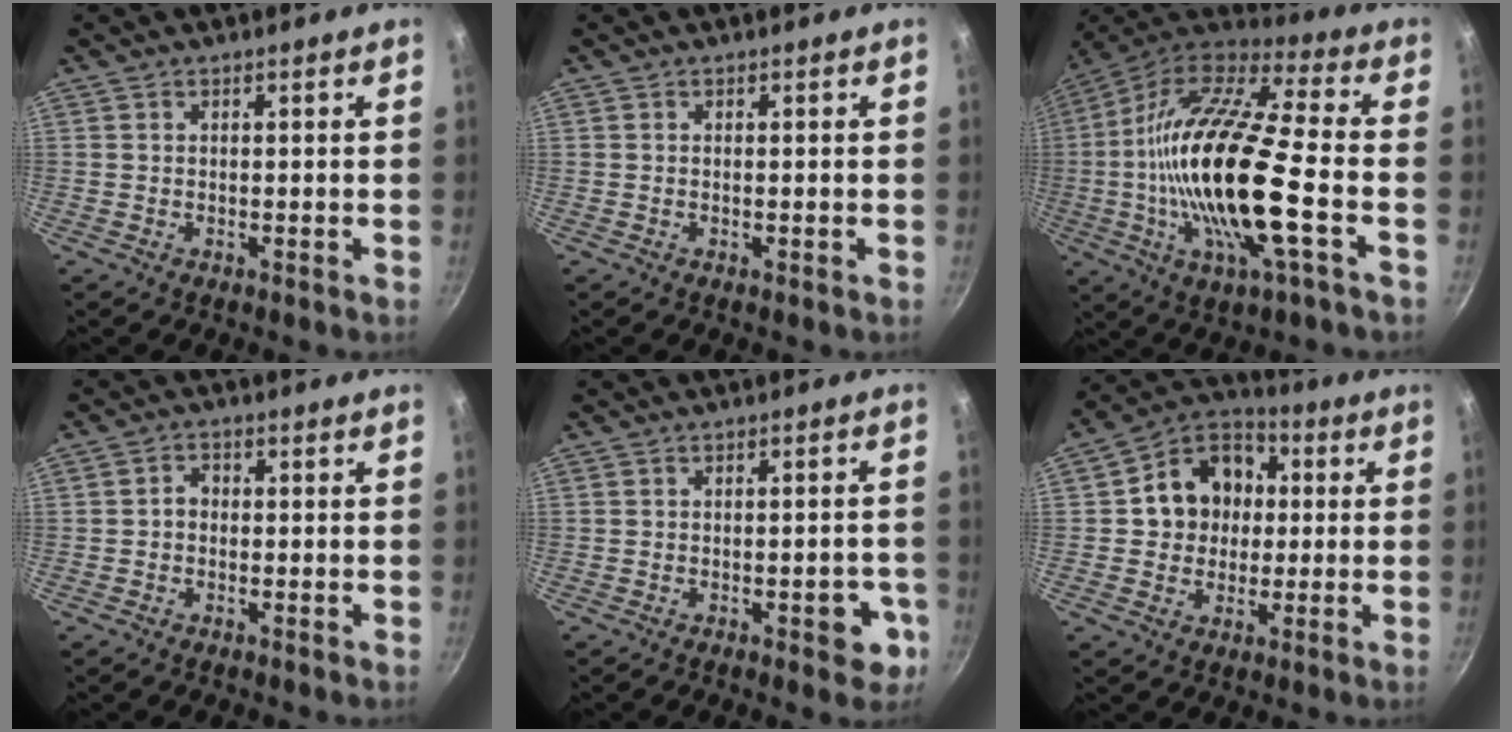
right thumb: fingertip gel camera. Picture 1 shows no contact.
{"total": 0.0}
{"total": 25.9, "force": [-4.1, 7.0, 24.6], "torque": [-0.463, 0.013, -0.089]}
{"total": 2.2, "force": [-0.4, 1.8, 1.2], "torque": [-0.011, 0.011, -0.010]}
{"total": 5.8, "force": [-2.2, 2.6, 4.7], "torque": [-0.035, 0.013, -0.026]}
{"total": 13.1, "force": [1.3, 11.2, 6.7], "torque": [-0.069, 0.024, 0.004]}